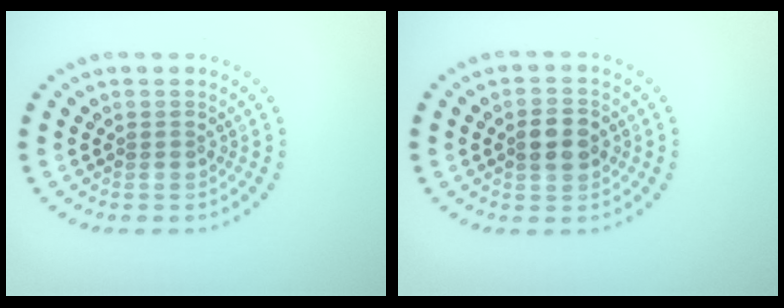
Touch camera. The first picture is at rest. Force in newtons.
{"total": 3.4, "press": 3.4, "slide": 0.0}